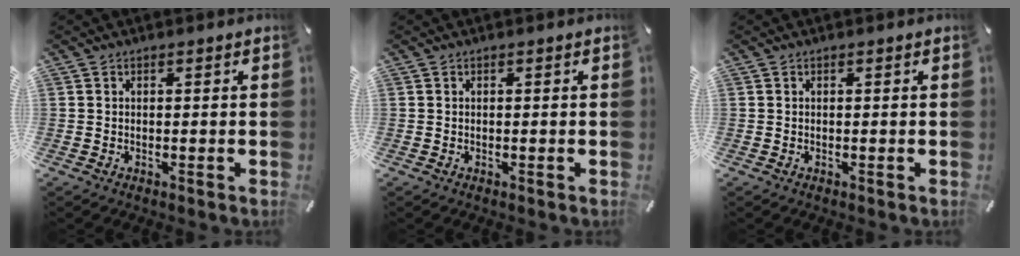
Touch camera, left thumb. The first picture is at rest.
{"total": 0.0}
{"total": 0.0}